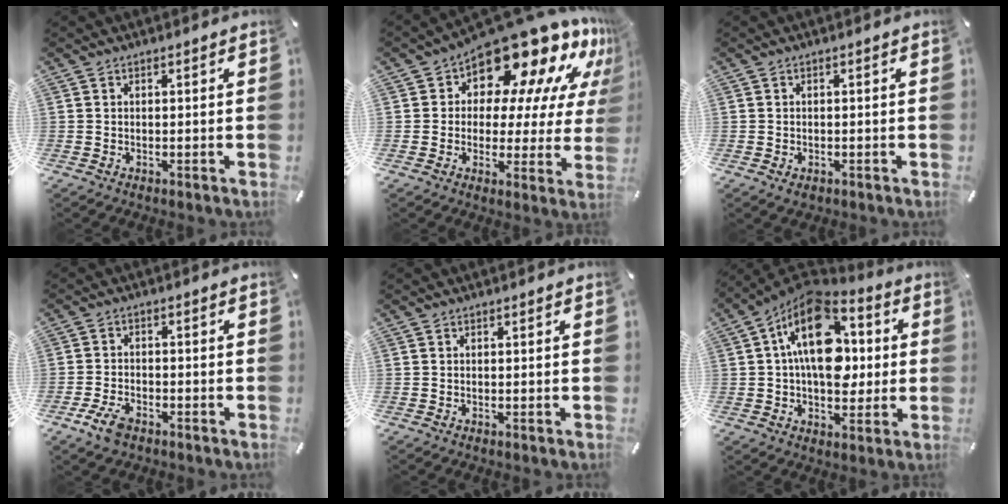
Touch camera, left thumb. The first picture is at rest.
{"total": 17.4, "force": [13.1, 7.5, 8.7], "torque": [-0.133, -0.115, 0.219]}
{"total": 1.1, "force": [-0.6, 0.7, 0.5], "torque": [-0.010, 0.002, -0.012]}
{"total": 5.1, "force": [-3.3, 2.5, 3.0], "torque": [-0.078, 0.010, -0.067]}
{"total": 0.0}
{"total": 20.6, "force": [2.9, 13.1, 15.6], "torque": [-0.258, -0.013, 0.047]}